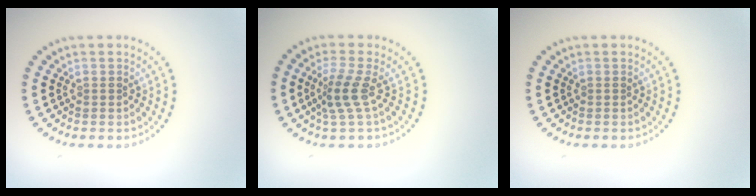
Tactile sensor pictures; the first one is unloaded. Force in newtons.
{"total": 2.5, "press": 1.8, "slide": 1.8}
{"total": 0.0}